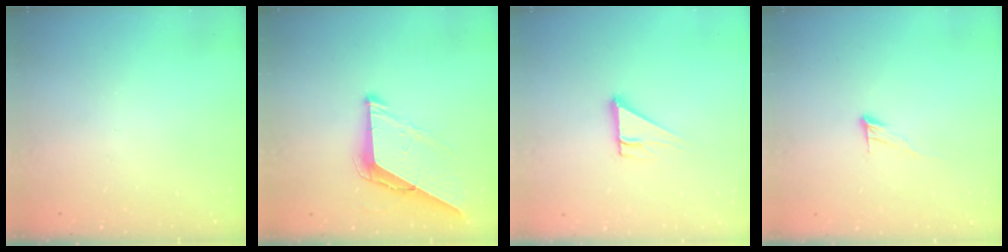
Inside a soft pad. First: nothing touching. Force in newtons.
{"total": 10.0, "press": 9.9, "slide": 1.0}
{"total": 5.1, "press": 5.0, "slide": 0.4}
{"total": 5.6, "press": 5.6, "slide": 0.2}